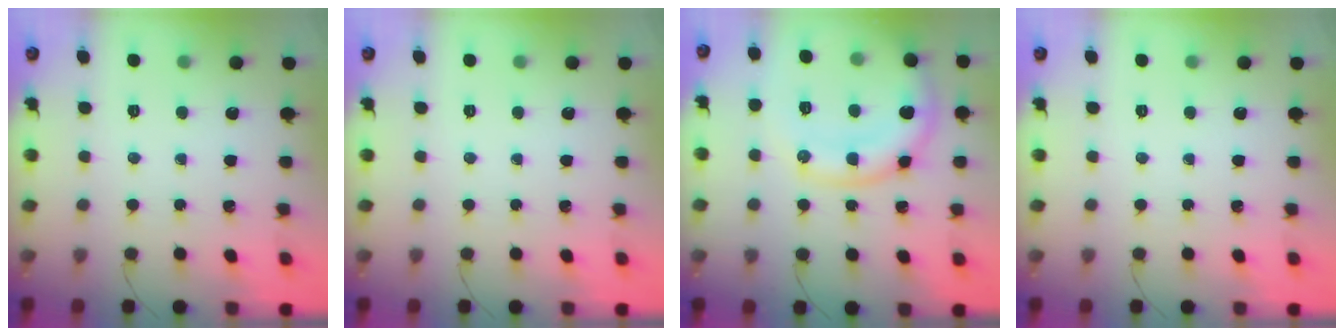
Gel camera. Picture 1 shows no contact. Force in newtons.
{"total": 0.0}
{"total": 13.6, "press": 13.6, "slide": 0.6}
{"total": 0.0}